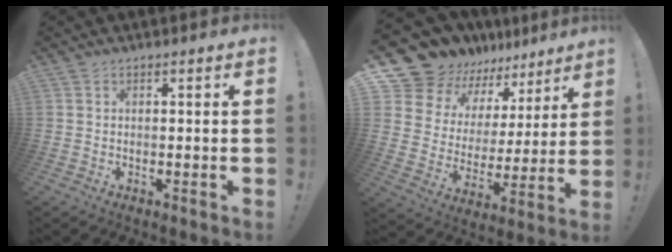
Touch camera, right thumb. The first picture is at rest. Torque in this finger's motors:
{"motor_torque": [0.02, 0.53, 0.57, 0.50, 0.03]}